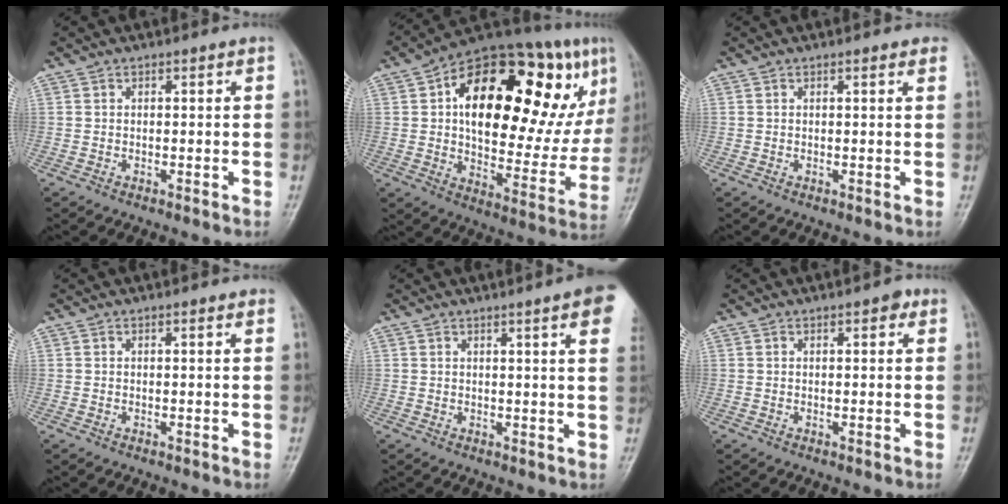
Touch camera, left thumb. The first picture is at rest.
{"total": 32.9, "force": [10.8, 15.2, 27.1], "torque": [-0.351, 0.022, 0.168]}
{"total": 1.5, "force": [0.9, 0.4, 1.1], "torque": [-0.009, 0.001, 0.007]}
{"total": 0.7, "force": [0.4, 0.2, 0.6], "torque": [-0.008, 0.000, 0.003]}
{"total": 8.6, "force": [4.4, 0.7, 7.4], "torque": [-0.078, -0.005, 0.043]}
{"total": 1.9, "force": [1.0, 0.9, 1.4], "torque": [-0.013, -0.001, 0.010]}